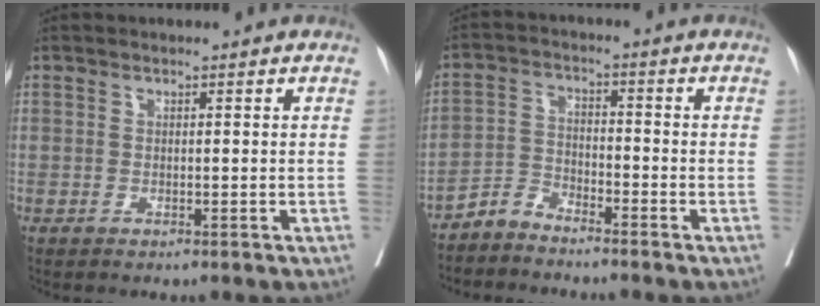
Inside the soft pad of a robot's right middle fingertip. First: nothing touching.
{"total": 3.6, "force": [-3.5, 0.6, 0.1], "torque": [0.002, -0.005, -0.072]}